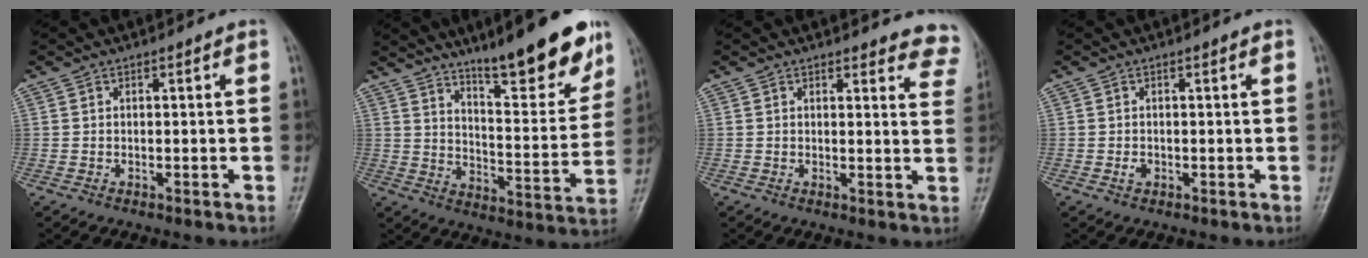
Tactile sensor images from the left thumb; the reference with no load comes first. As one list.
[{"total": 17.5, "force": [12.4, 3.6, 11.8], "torque": [-0.134, -0.077, 0.196]}, {"total": 8.7, "force": [8.2, 2.5, 0.9], "torque": [0.044, -0.047, 0.056]}, {"total": 1.0, "force": [-0.2, 0.8, 0.6], "torque": [-0.008, 0.002, -0.002]}]